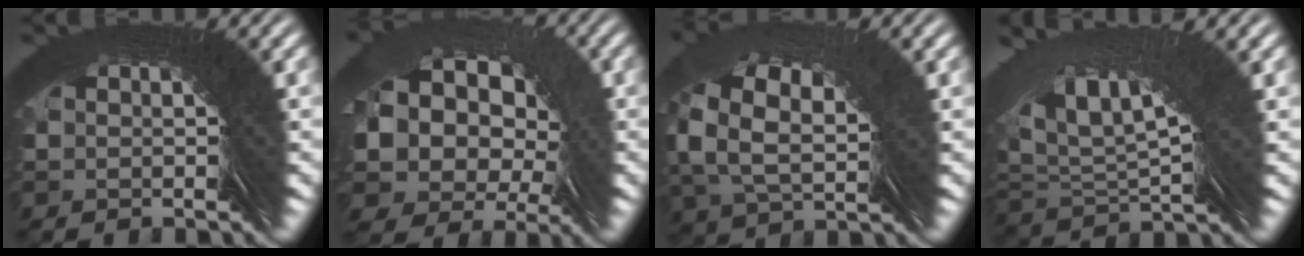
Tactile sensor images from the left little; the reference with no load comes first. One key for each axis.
{"total": 8.6, "fx": 3.1, "fy": 7.9, "fz": 1.5, "tx": -0.090, "ty": -0.008, "tz": 0.041}
{"total": 2.8, "fx": 2.2, "fy": 1.3, "fz": 1.0, "tx": -0.030, "ty": 0.032, "tz": 0.019}
{"total": 4.0, "fx": 2.9, "fy": -1.0, "fz": 2.6, "tx": -0.052, "ty": 0.043, "tz": 0.038}